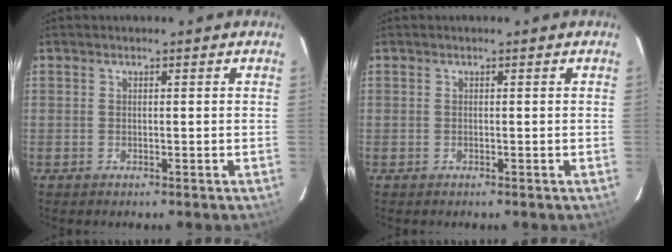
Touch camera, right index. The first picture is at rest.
{"total": 0.0}